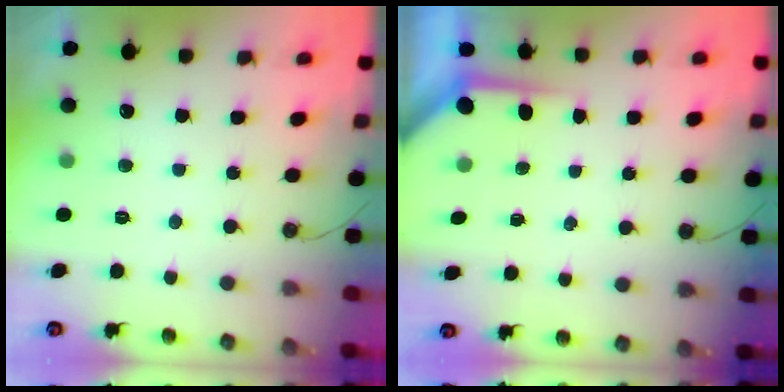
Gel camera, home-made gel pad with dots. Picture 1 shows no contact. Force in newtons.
{"total": 3.7, "press": 3.7, "slide": 0.4}